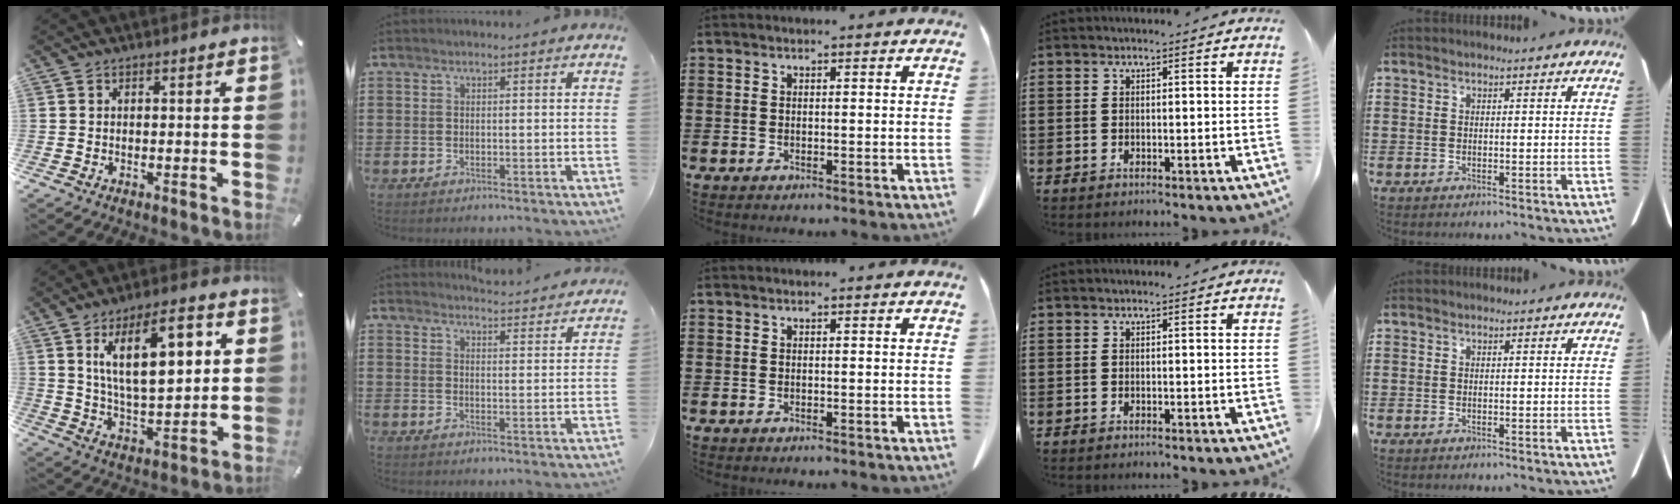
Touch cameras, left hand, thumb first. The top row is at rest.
{"thumb": {"total": 17.8, "force": [6.9, 8.4, 14.1], "torque": [-0.231, -0.008, 0.110]}, "index": {"total": 3.8, "force": [3.7, -0.3, 0.2], "torque": [-0.008, -0.026, 0.065]}}